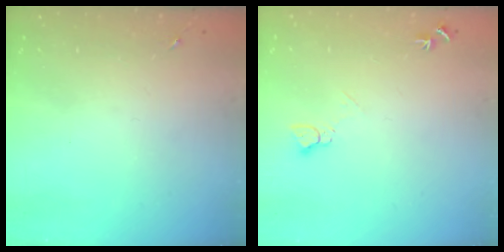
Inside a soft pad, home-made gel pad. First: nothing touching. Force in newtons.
{"total": 5.1, "press": 5.1, "slide": 0.6}